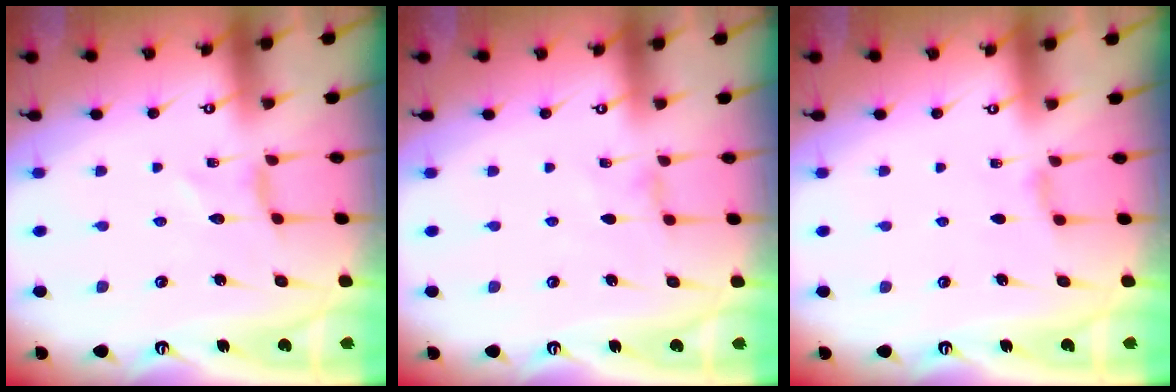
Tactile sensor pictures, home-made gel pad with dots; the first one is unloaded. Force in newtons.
{"total": 0.0}
{"total": 2.0, "press": 2.0, "slide": 0.4}